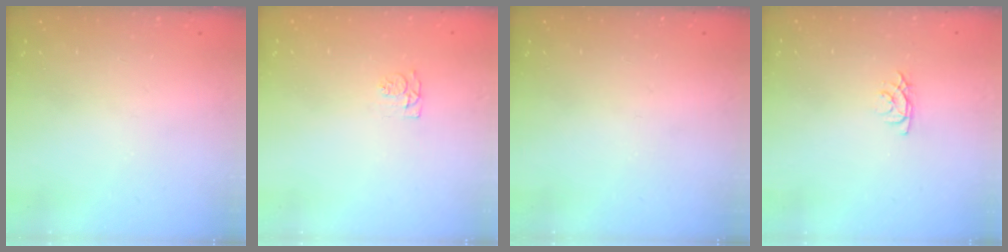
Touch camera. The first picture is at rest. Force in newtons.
{"total": 4.9, "press": 4.9, "slide": 0.6}
{"total": 0.0}
{"total": 3.0, "press": 3.0, "slide": 0.5}